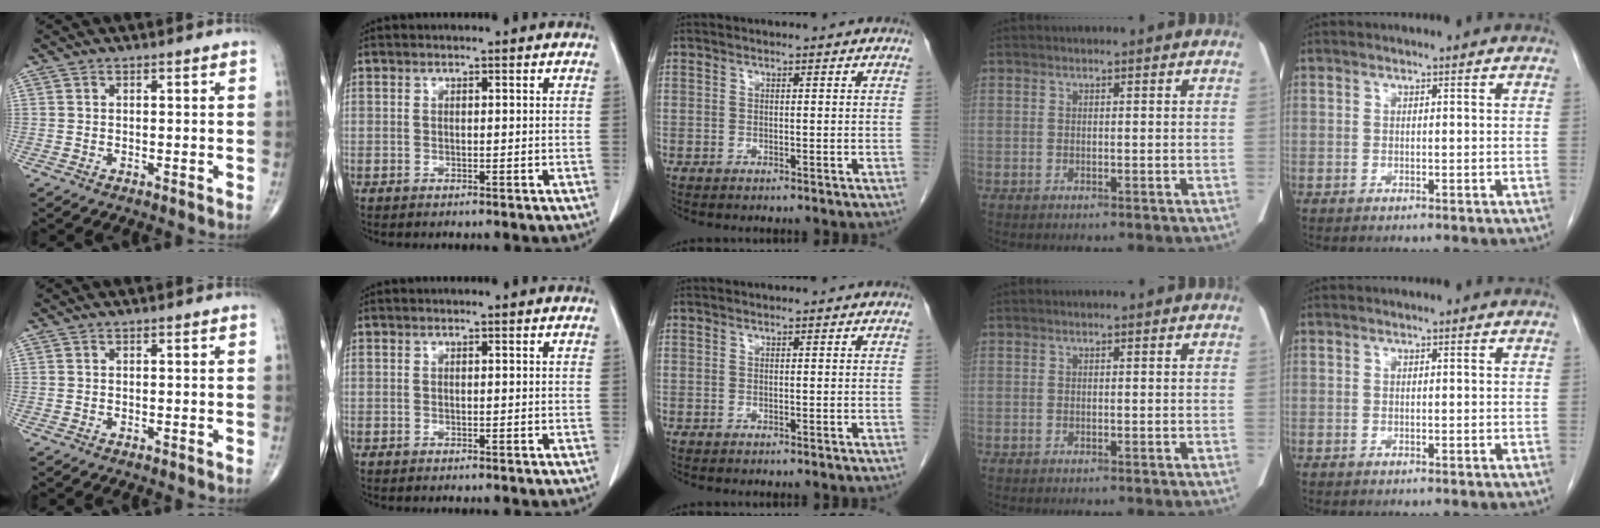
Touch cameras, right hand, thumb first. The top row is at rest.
{}